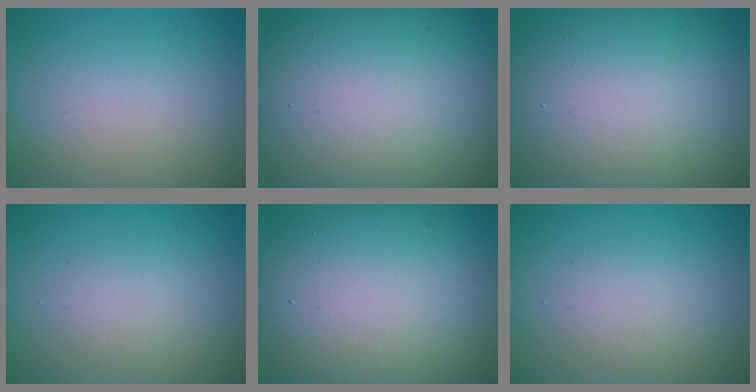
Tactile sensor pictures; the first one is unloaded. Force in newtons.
{"total": 17.8, "press": 17.7, "slide": 1.1}
{"total": 17.5, "press": 17.4, "slide": 0.7}
{"total": 1.5, "press": 1.5, "slide": 0.1}
{"total": 14.7, "press": 14.7, "slide": 0.9}
{"total": 2.0, "press": 2.0, "slide": 0.1}